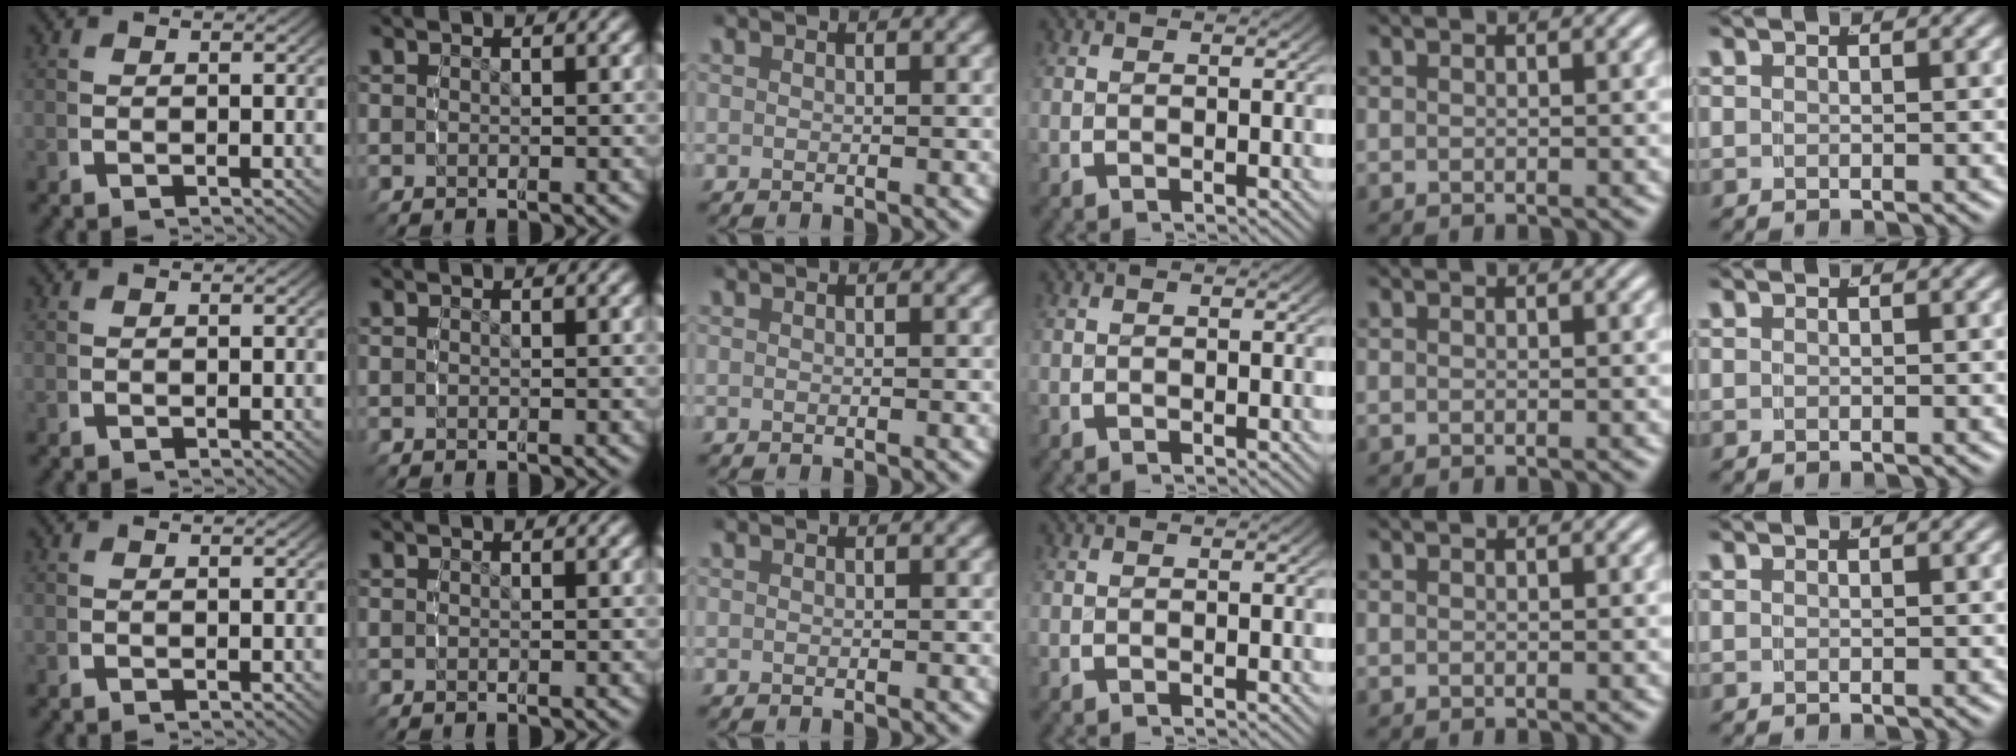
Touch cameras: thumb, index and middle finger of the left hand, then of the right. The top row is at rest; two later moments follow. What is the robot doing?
{"motion": "reach", "object": "coat"}